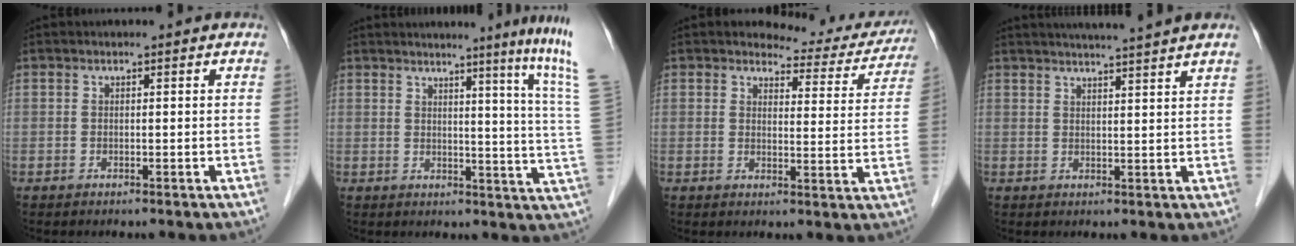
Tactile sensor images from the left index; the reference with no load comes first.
{"total": 13.4, "force": [9.5, -3.7, 8.6], "torque": [-0.111, -0.067, 0.092]}
{"total": 9.9, "force": [9.4, 3.0, 1.0], "torque": [0.007, -0.023, 0.095]}
{"total": 9.2, "force": [8.1, -1.2, 4.1], "torque": [-0.058, 0.013, 0.099]}